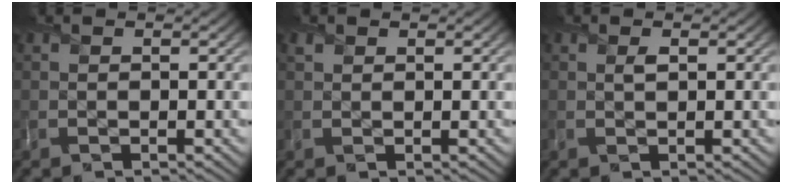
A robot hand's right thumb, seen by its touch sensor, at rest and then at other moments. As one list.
[{"total": 0.7, "force": [0.5, 0.4, 0.0], "torque": [-0.003, -0.001, 0.012]}, {"total": 0.6, "force": [0.3, 0.2, 0.4], "torque": [-0.009, 0.000, 0.005]}]